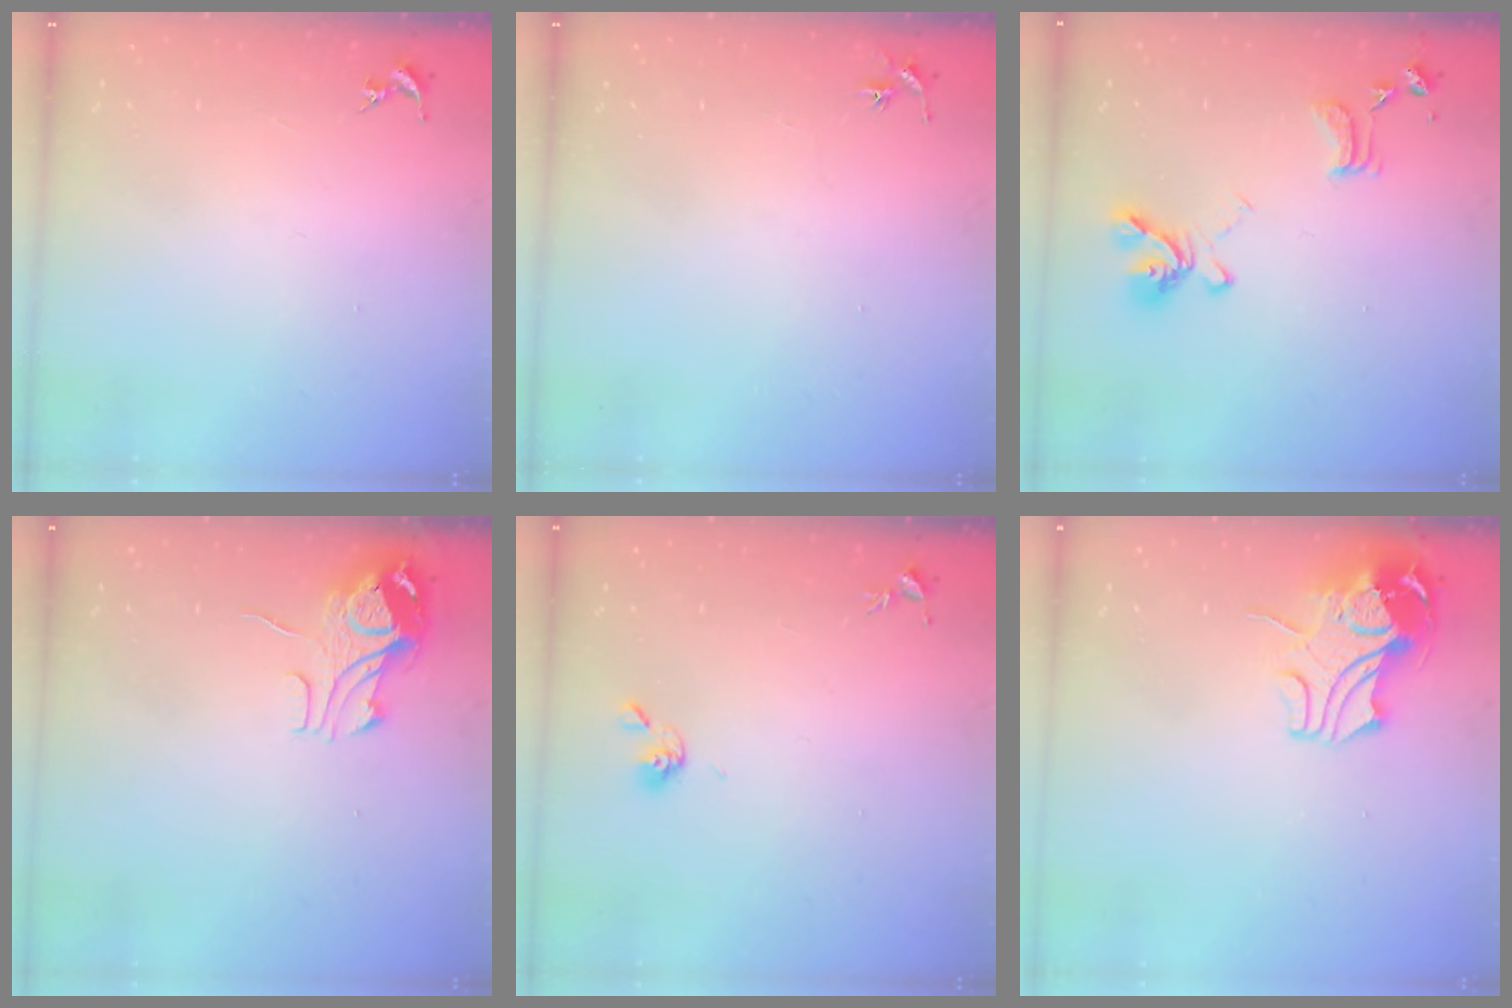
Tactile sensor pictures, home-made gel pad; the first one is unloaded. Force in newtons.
{"total": 2.9, "press": 2.9, "slide": 0.3}
{"total": 15.5, "press": 15.4, "slide": 1.6}
{"total": 9.8, "press": 9.8, "slide": 1.2}
{"total": 5.6, "press": 5.6, "slide": 1.0}
{"total": 11.6, "press": 11.5, "slide": 1.6}